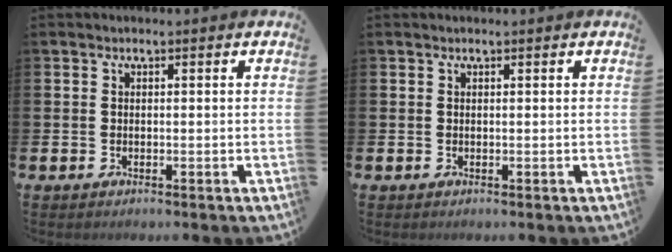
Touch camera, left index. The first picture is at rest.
{"total": 0.0}